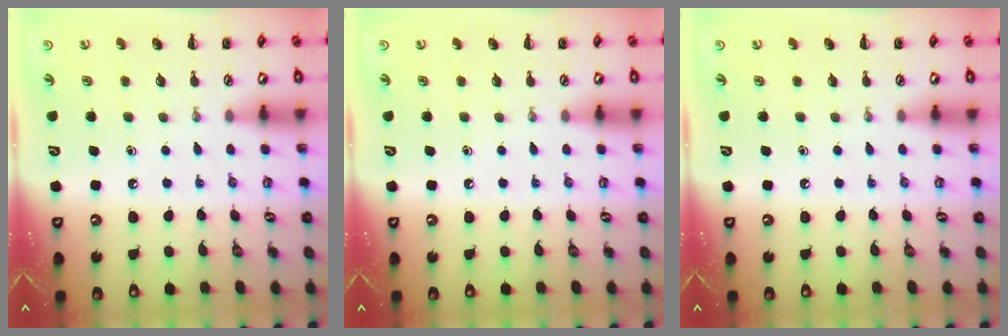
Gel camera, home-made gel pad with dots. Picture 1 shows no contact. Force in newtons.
{"total": 0.0}
{"total": 0.0}